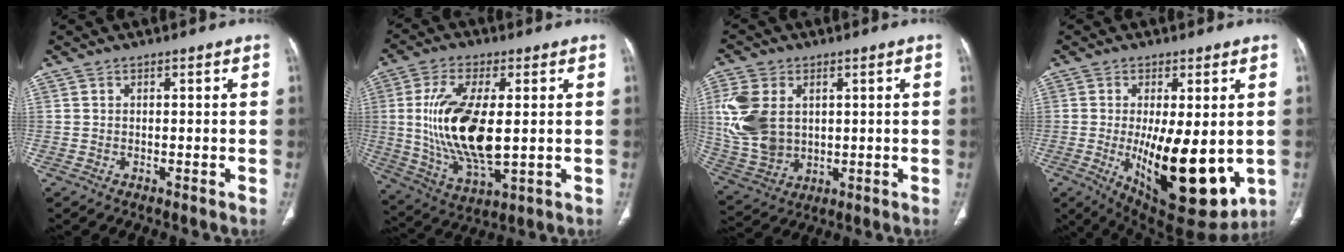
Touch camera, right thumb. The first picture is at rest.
{"total": 17.5, "force": [0.9, 7.5, 15.8], "torque": [-0.314, -0.017, 0.026]}
{"total": 13.5, "force": [2.6, 9.6, 9.2], "torque": [-0.190, -0.007, 0.064]}
{"total": 17.9, "force": [-2.4, 6.8, 16.4], "torque": [-0.249, -0.037, -0.015]}